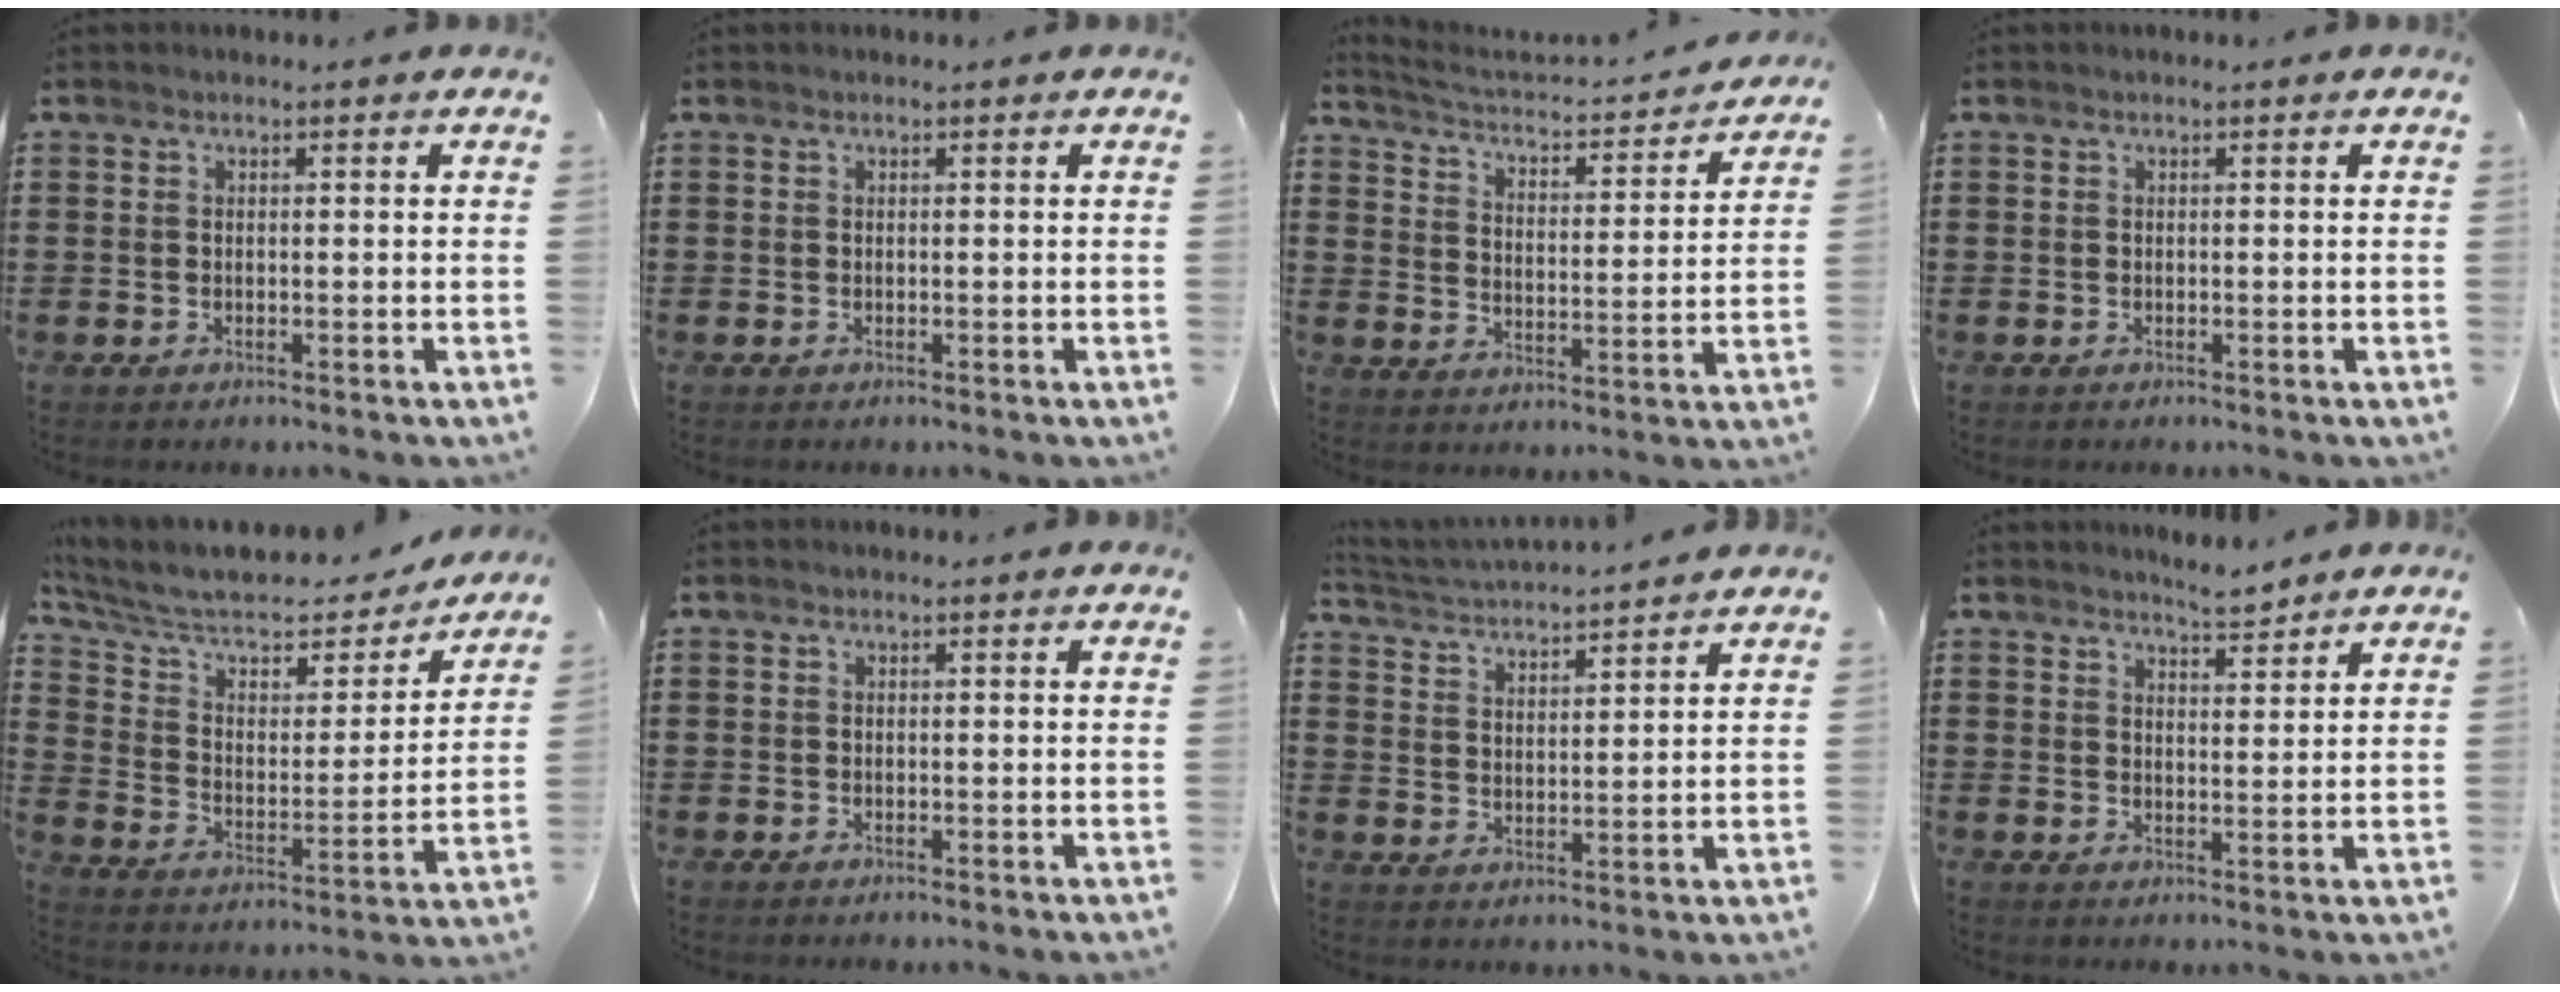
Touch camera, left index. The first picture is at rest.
{"total": 0.0}
{"total": 2.2, "force": [2.2, -0.1, 0.6], "torque": [-0.032, -0.032, 0.025]}
{"total": 0.0}
{"total": 7.9, "force": [6.5, 2.8, 3.5], "torque": [-0.091, -0.046, 0.108]}
{"total": 0.0}
{"total": 3.6, "force": [3.6, -0.5, 0.2], "torque": [-0.024, -0.024, 0.059]}
{"total": 3.5, "force": [3.4, 0.1, 0.7], "torque": [-0.021, -0.008, 0.063]}